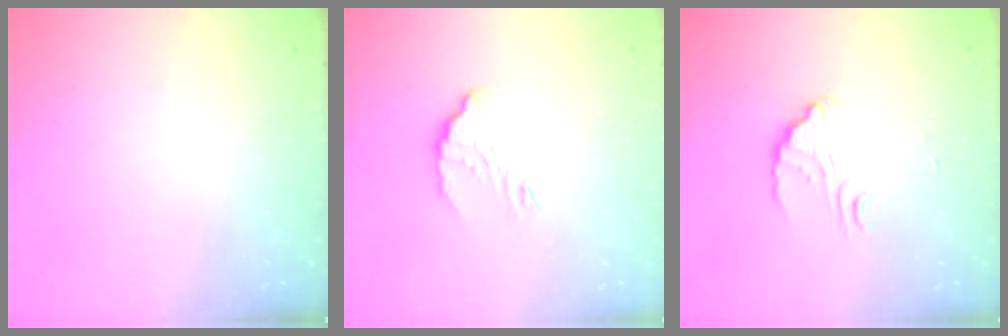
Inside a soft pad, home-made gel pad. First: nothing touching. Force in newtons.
{"total": 5.9, "press": 5.9, "slide": 0.3}
{"total": 2.3, "press": 2.3, "slide": 0.0}